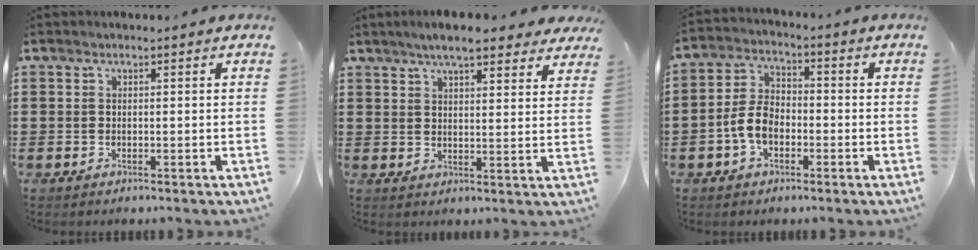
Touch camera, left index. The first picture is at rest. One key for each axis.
{"total": 6.7, "fx": 5.7, "fy": 1.2, "fz": 3.4, "tx": -0.072, "ty": -0.010, "tz": 0.101}
{"total": 5.9, "fx": -2.1, "fy": 3.7, "fz": 4.0, "tx": -0.108, "ty": 0.002, "tz": -0.049}